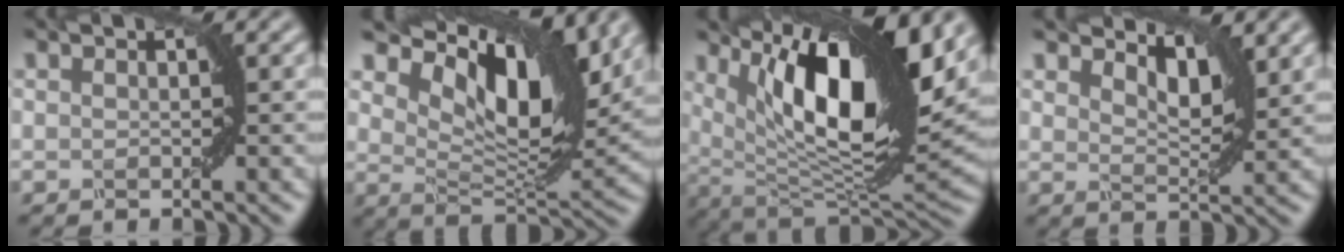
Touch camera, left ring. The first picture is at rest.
{"total": 11.6, "force": [5.5, 5.3, 8.7], "torque": [-0.142, 0.002, 0.103]}
{"total": 15.0, "force": [5.7, 5.5, 12.7], "torque": [-0.207, -0.004, 0.097]}
{"total": 3.2, "force": [2.2, 1.2, 2.0], "torque": [-0.043, -0.004, 0.034]}